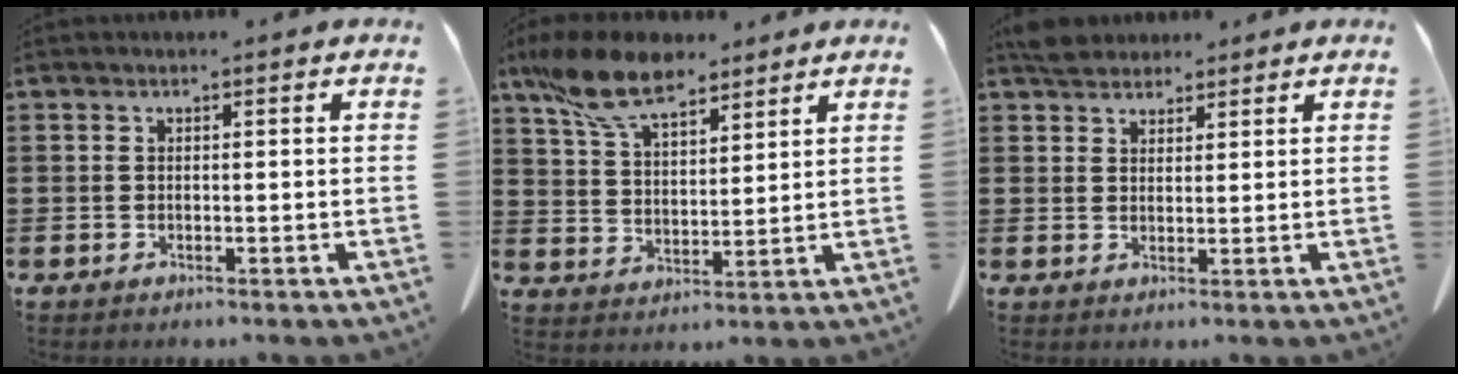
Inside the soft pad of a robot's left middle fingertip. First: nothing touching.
{"total": 11.1, "force": [8.5, 3.8, 6.0], "torque": [-0.140, -0.017, 0.162]}
{"total": 3.3, "force": [3.1, 1.1, 0.6], "torque": [-0.013, -0.002, 0.059]}